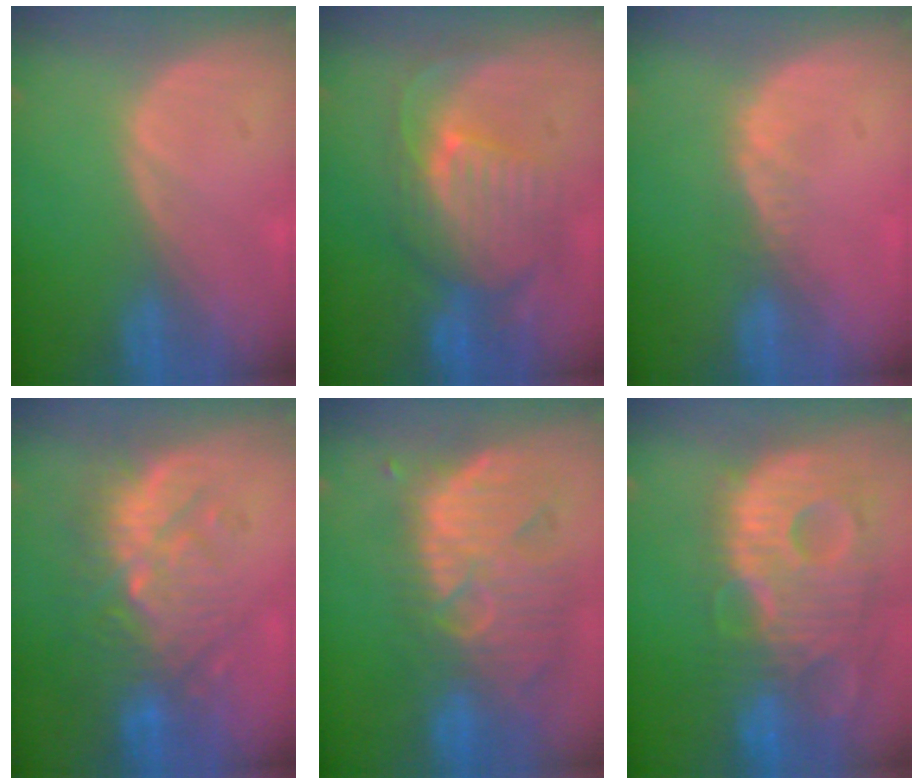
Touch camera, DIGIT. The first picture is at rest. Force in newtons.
{"total": 9.8, "press": 9.0, "slide": 3.9}
{"total": 2.1, "press": 1.5, "slide": 1.4}
{"total": 9.4, "press": 9.2, "slide": 1.9}
{"total": 12.4, "press": 11.0, "slide": 5.7}
{"total": 13.9, "press": 12.0, "slide": 7.1}